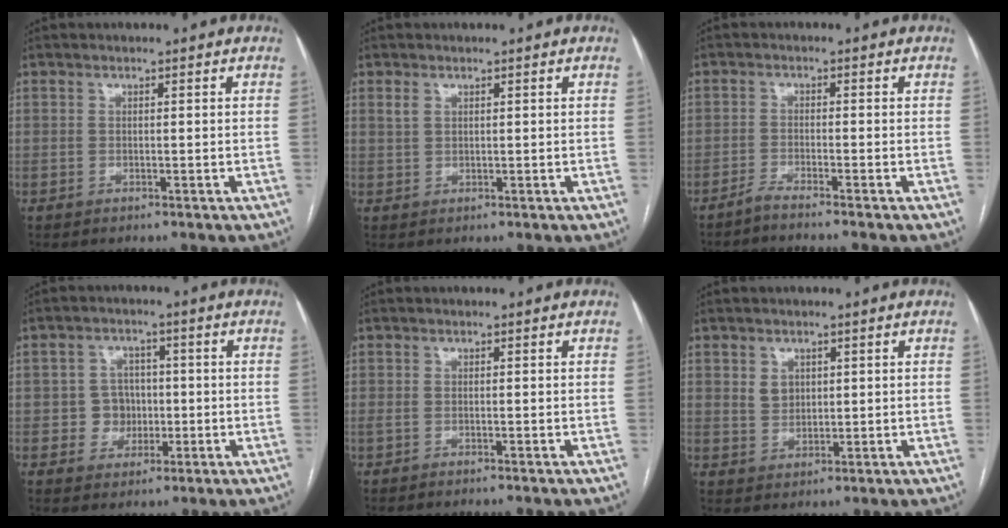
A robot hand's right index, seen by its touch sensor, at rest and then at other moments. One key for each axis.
{"total": 1.1, "fx": 0.7, "fy": 0.7, "fz": 0.6, "tx": -0.014, "ty": 0.009, "tz": 0.017}
{"total": 3.1, "fx": -2.7, "fy": -1.0, "fz": 1.1, "tx": -0.020, "ty": -0.002, "tz": -0.050}
{"total": 4.6, "fx": -0.5, "fy": 4.4, "fz": 1.1, "tx": -0.013, "ty": 0.014, "tz": -0.004}
{"total": 2.4, "fx": -2.1, "fy": 0.0, "fz": 1.2, "tx": -0.012, "ty": -0.002, "tz": -0.028}
{"total": 3.0, "fx": 1.1, "fy": 2.4, "fz": 1.3, "tx": -0.024, "ty": 0.003, "tz": 0.027}